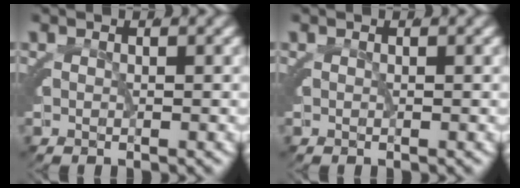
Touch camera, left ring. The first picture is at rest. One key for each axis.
{"total": 0.0}